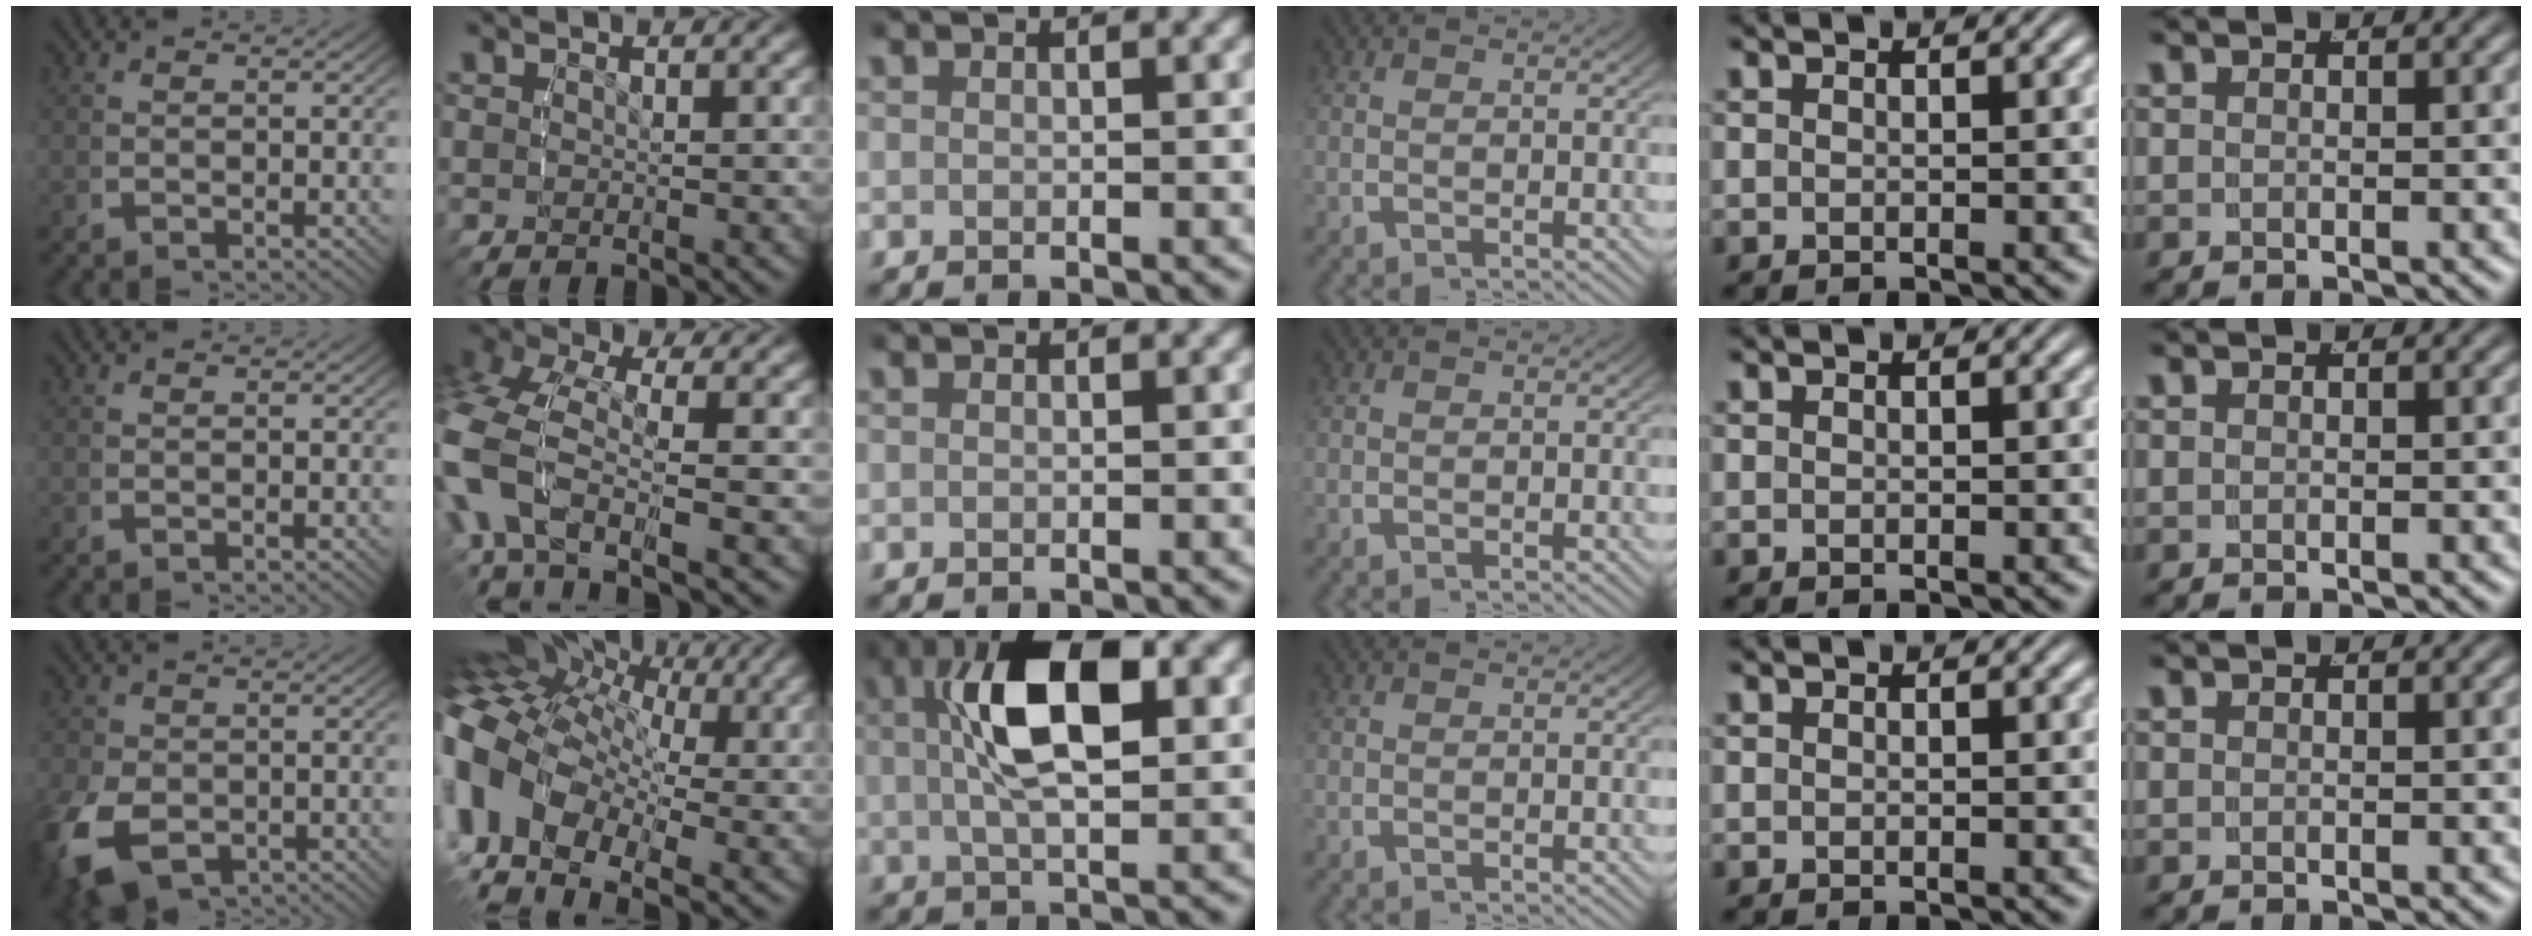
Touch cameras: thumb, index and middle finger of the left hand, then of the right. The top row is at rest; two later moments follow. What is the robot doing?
{"motion": "lift_and_place", "object": "bottle cap"}